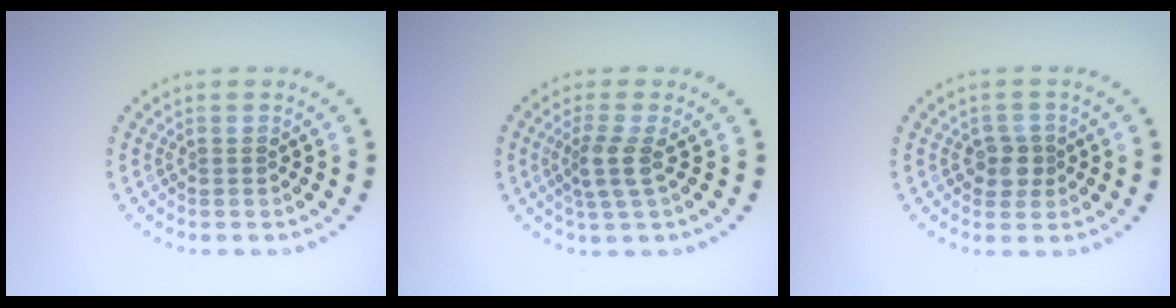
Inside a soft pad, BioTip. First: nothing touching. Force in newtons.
{"total": 2.4, "press": 1.9, "slide": 1.5}
{"total": 2.0, "press": 1.8, "slide": 0.9}